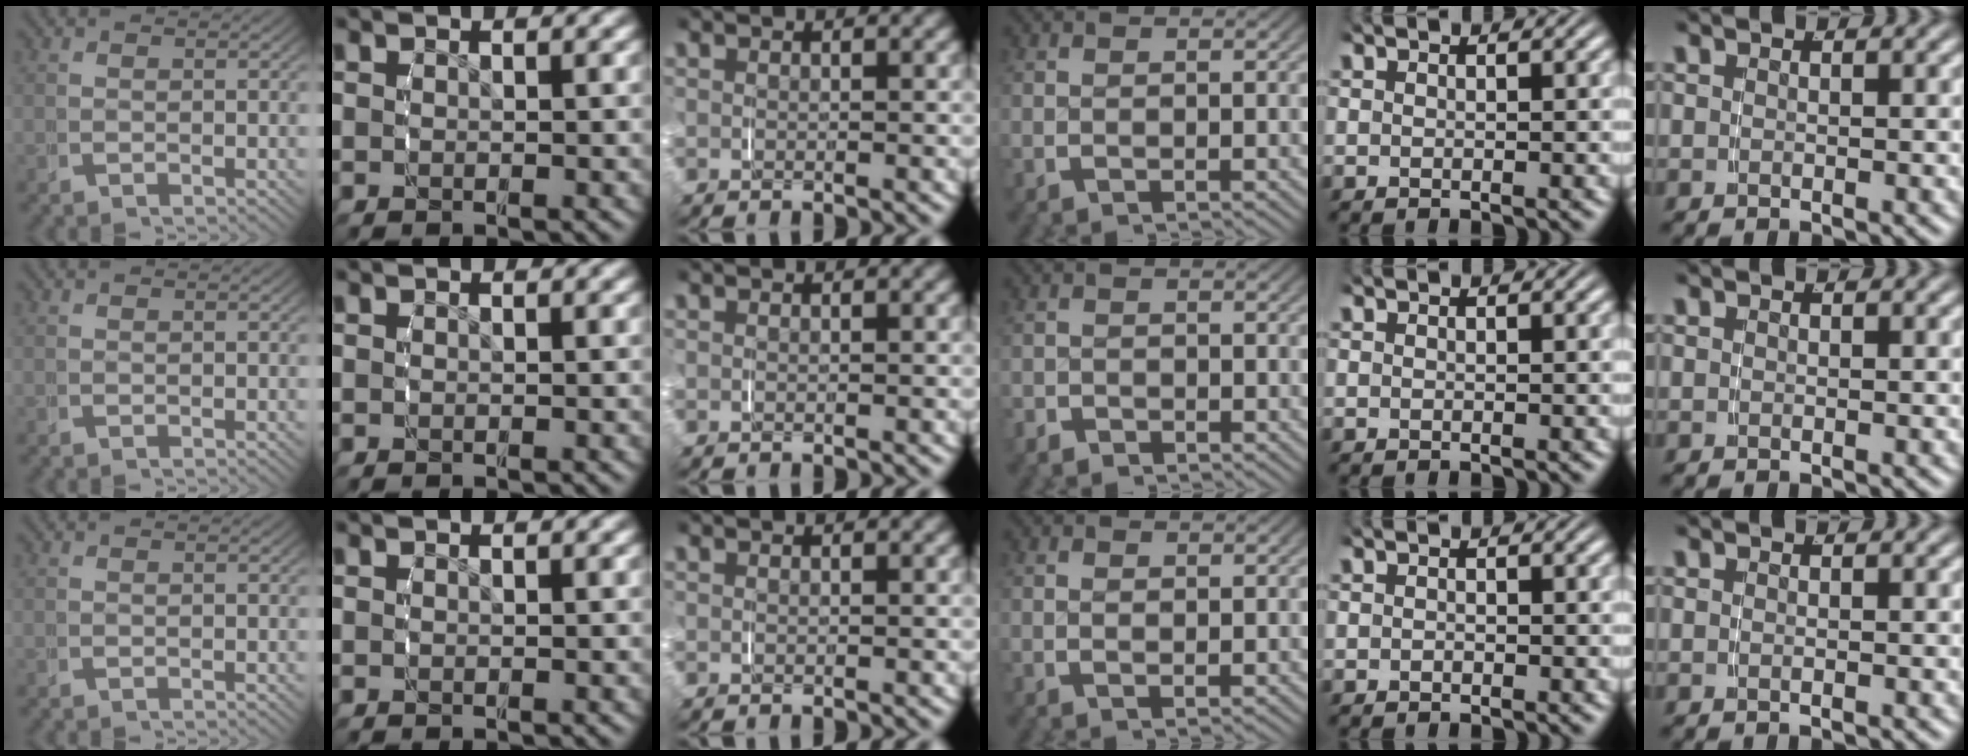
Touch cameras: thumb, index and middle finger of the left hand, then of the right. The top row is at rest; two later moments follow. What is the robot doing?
{"motion": "grasp_and_lifting", "object": "napkin"}